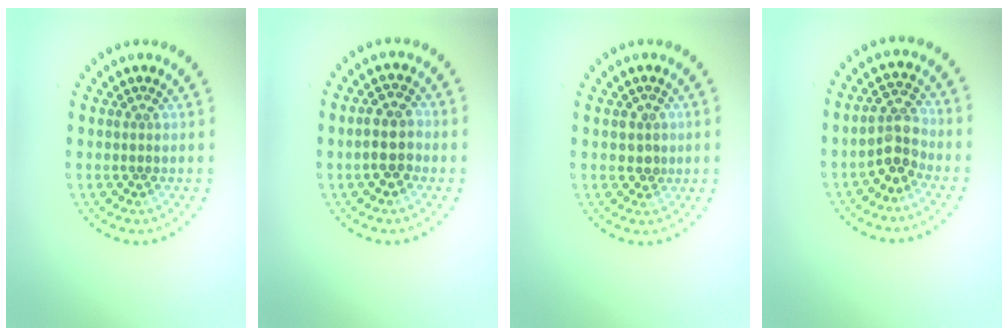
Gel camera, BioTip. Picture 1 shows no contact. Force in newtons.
{"total": 3.0, "press": 2.8, "slide": 0.8}
{"total": 1.7, "press": 1.6, "slide": 0.7}
{"total": 3.1, "press": 2.8, "slide": 1.3}